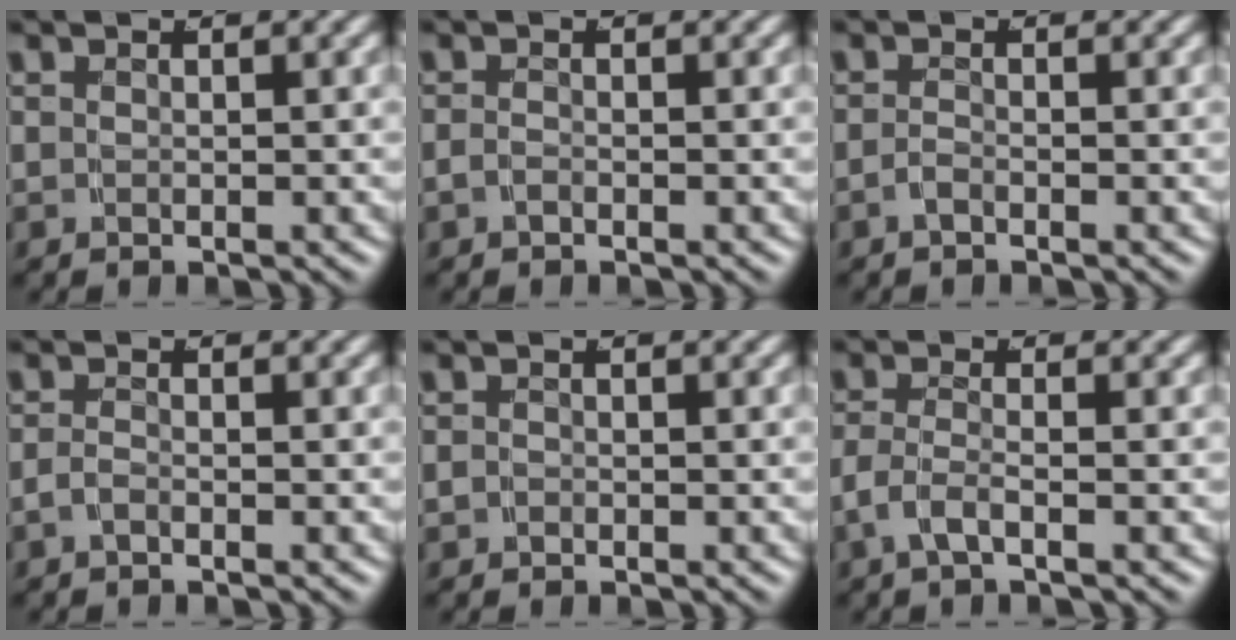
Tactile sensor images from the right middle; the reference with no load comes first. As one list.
[{"total": 0.7, "force": [-0.6, 0.2, 0.3], "torque": [-0.011, -0.001, -0.013]}, {"total": 1.0, "force": [-0.9, 0.0, 0.4], "torque": [-0.008, 0.000, -0.022]}, {"total": 1.0, "force": [-0.8, 0.2, 0.5], "torque": [-0.015, -0.001, -0.018]}, {"total": 0.6, "force": [-0.3, 0.6, 0.1], "torque": [-0.008, -0.002, -0.006]}, {"total": 2.4, "force": [-1.1, 0.9, 1.9], "torque": [-0.044, -0.011, -0.017]}]